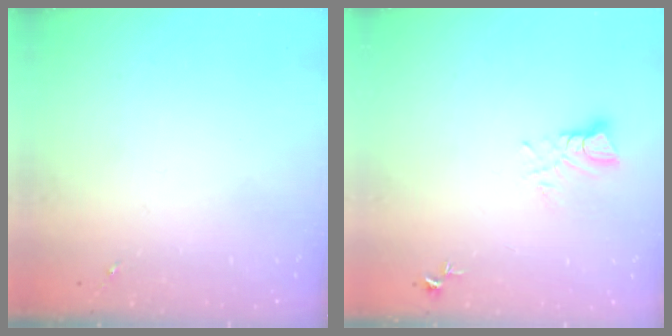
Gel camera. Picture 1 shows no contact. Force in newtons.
{"total": 3.5, "press": 3.5, "slide": 0.2}